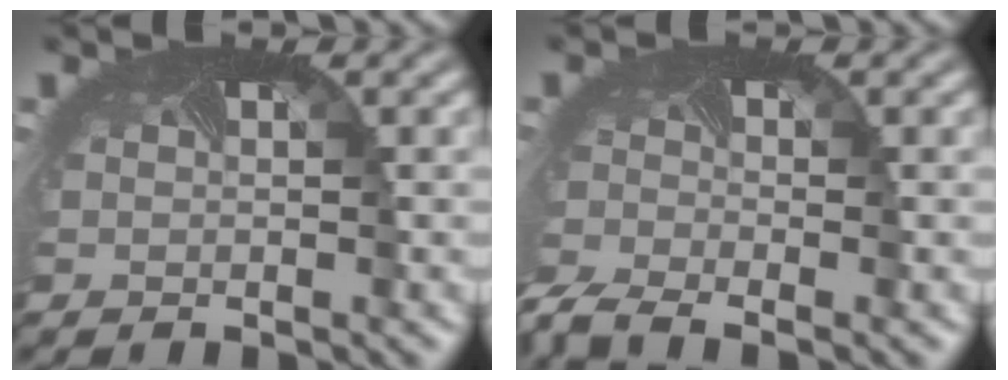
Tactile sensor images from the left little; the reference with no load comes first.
{"total": 4.9, "force": [-4.2, 1.2, 2.3], "torque": [-0.067, -0.029, -0.086]}